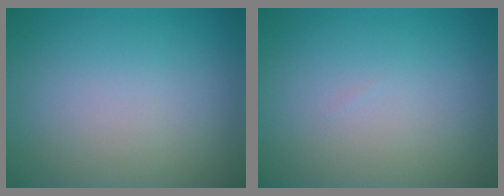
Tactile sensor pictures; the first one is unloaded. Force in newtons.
{"total": 0.0}